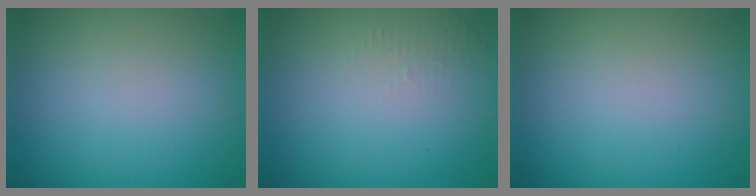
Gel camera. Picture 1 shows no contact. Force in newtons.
{"total": 1.0, "press": 0.9, "slide": 0.3}
{"total": 0.0}